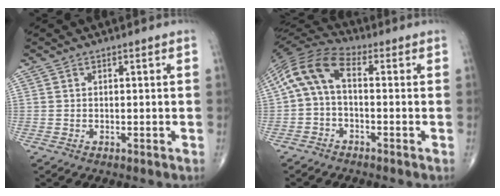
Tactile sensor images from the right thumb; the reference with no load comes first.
{"total": 9.7, "force": [0.0, 5.1, 8.3], "torque": [-0.161, 0.033, -0.015]}